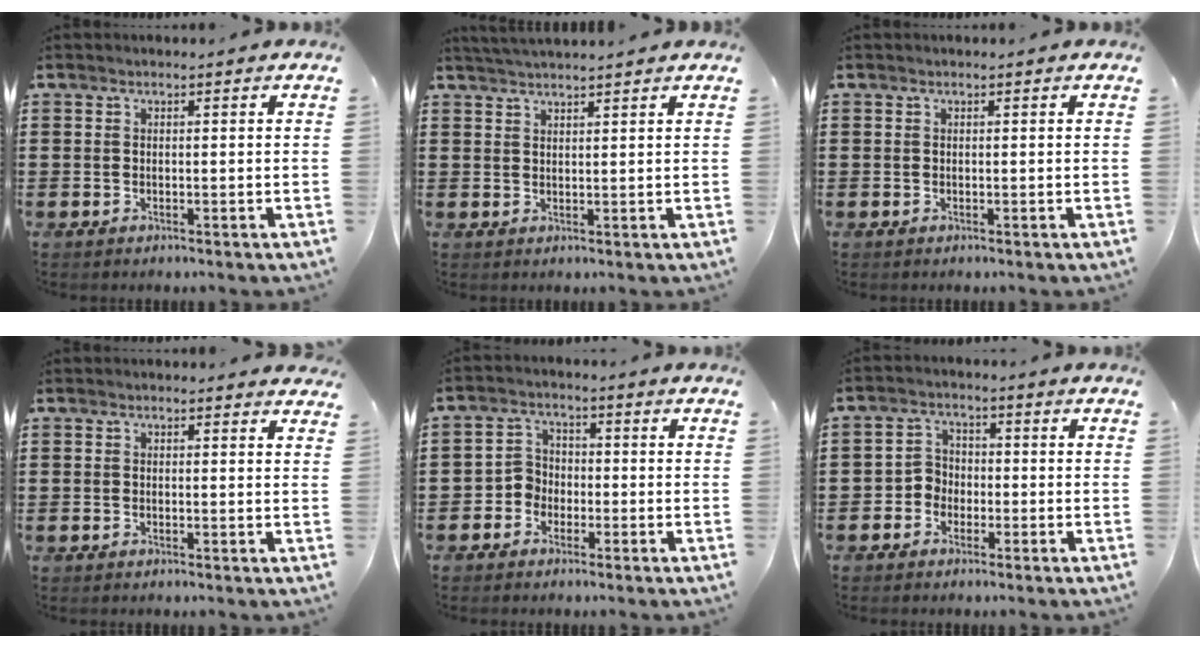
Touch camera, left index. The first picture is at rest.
{"total": 2.2, "force": [2.2, -0.4, 0.2], "torque": [-0.009, -0.002, 0.043]}
{"total": 0.0}
{"total": 0.8, "force": [0.8, 0.2, 0.2], "torque": [-0.006, 0.001, 0.015]}
{"total": 3.6, "force": [-1.9, 2.9, 0.8], "torque": [-0.034, 0.007, -0.045]}
{"total": 3.2, "force": [-1.6, 2.7, 0.7], "torque": [-0.025, 0.008, -0.037]}